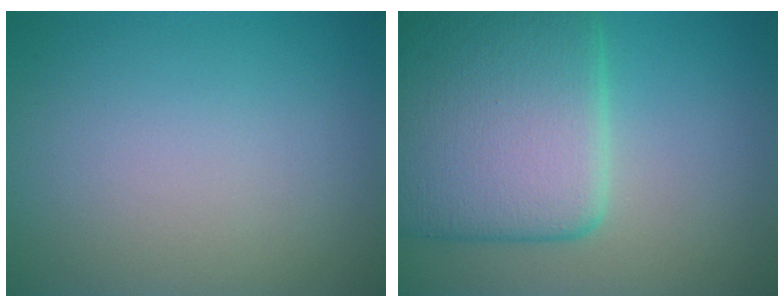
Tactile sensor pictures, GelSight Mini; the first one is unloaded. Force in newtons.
{"total": 10.8, "press": 10.8, "slide": 0.7}